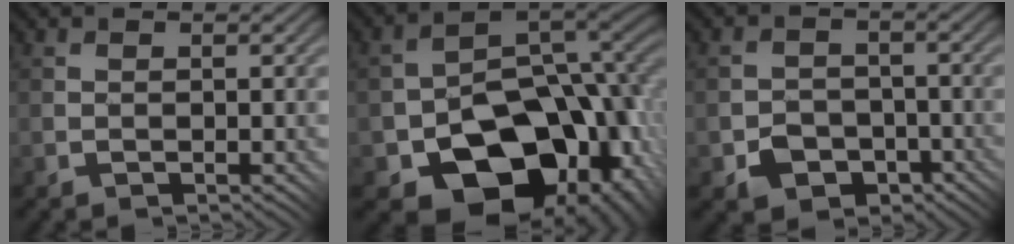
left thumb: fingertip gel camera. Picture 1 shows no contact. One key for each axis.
{"total": 17.5, "fx": -7.3, "fy": 12.0, "fz": 10.4, "tx": -0.155, "ty": -0.054, "tz": -0.089}
{"total": 4.1, "fx": -2.6, "fy": 2.8, "fz": 1.4, "tx": -0.026, "ty": -0.001, "tz": -0.048}